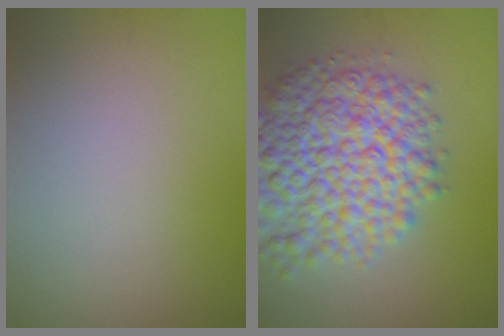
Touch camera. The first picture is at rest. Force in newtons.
{"total": 10.1, "press": 10.1, "slide": 0.4}